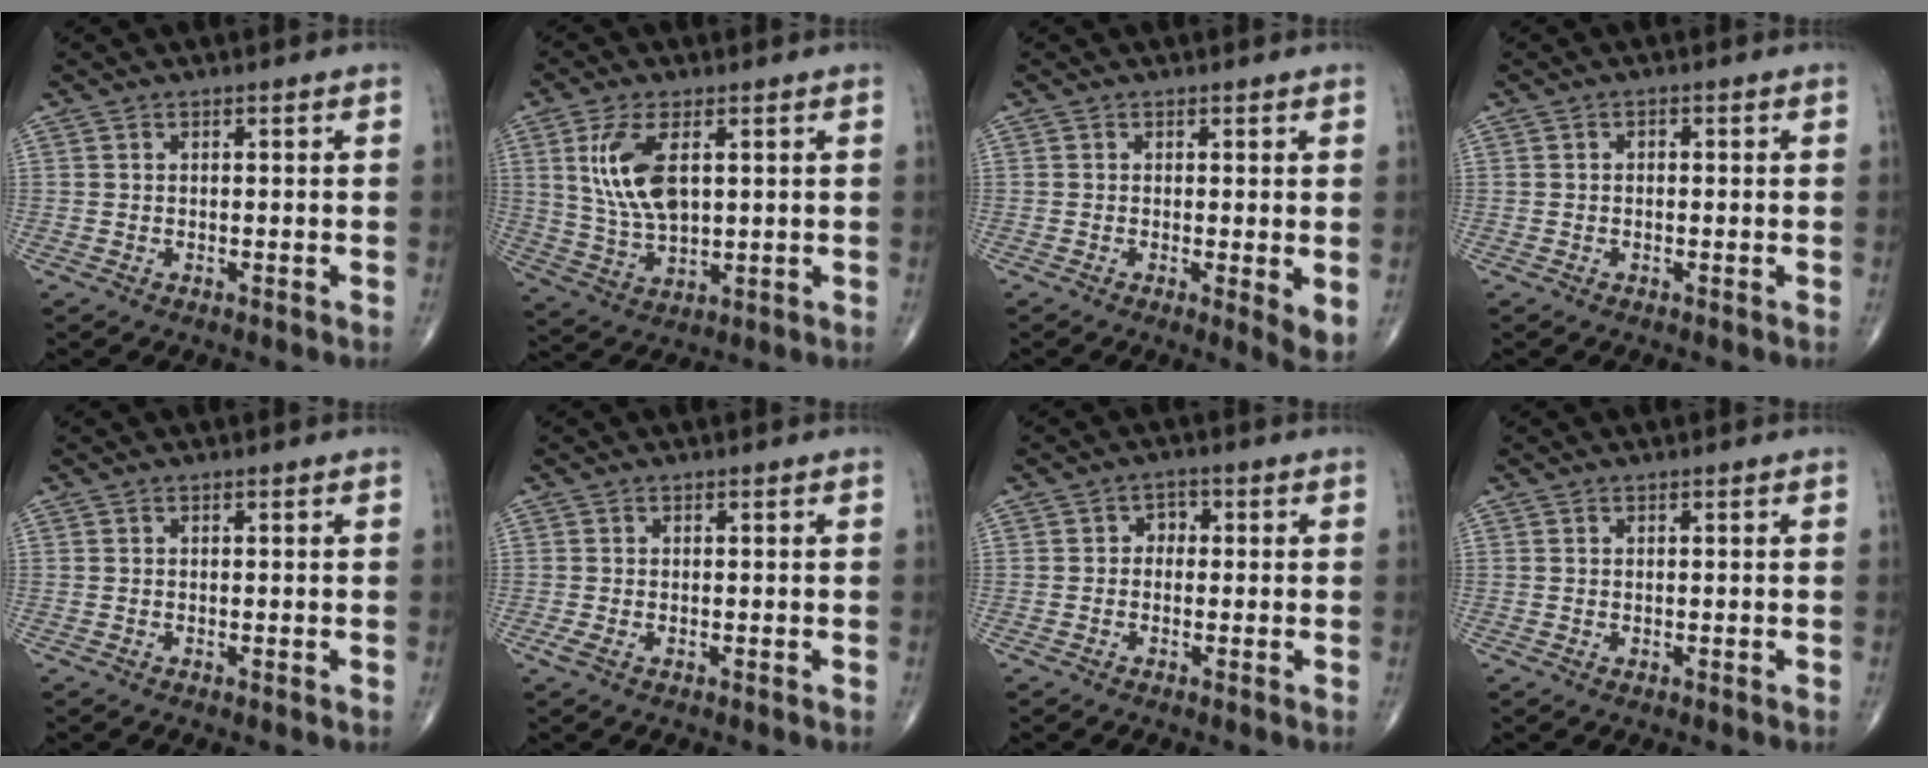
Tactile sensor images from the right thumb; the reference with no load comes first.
{"total": 10.9, "force": [3.0, 5.4, 9.1], "torque": [-0.182, -0.012, 0.065]}
{"total": 4.0, "force": [-0.2, 0.9, 3.9], "torque": [-0.061, -0.014, -0.008]}
{"total": 0.8, "force": [0.0, 0.6, 0.5], "torque": [-0.002, 0.002, -0.004]}
{"total": 0.0}
{"total": 1.1, "force": [-0.4, 0.5, 0.9], "torque": [-0.026, -0.004, -0.009]}
{"total": 2.3, "force": [-0.1, 1.9, 1.3], "torque": [0.003, 0.010, -0.013]}
{"total": 0.0}